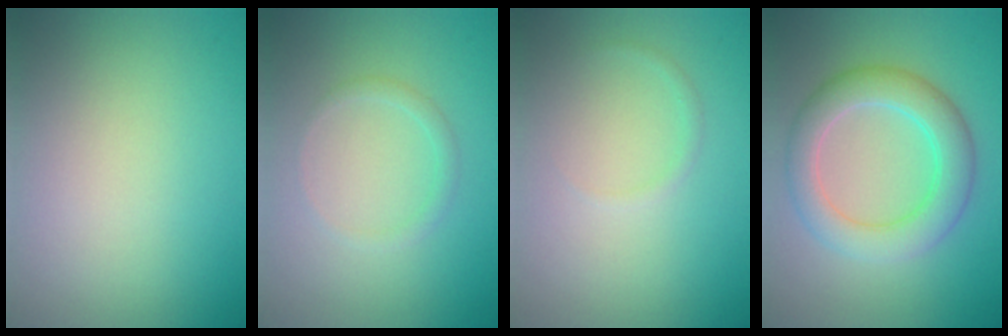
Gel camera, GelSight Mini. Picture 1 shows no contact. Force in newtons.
{"total": 1.1, "press": 1.1, "slide": 0.1}
{"total": 0.7, "press": 0.7, "slide": 0.1}
{"total": 5.2, "press": 5.2, "slide": 0.4}